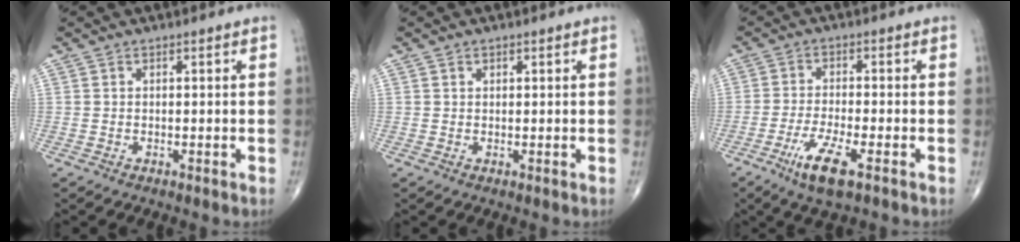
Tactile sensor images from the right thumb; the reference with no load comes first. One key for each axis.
{"total": 0.6, "fx": 0.4, "fy": 0.4, "fz": 0.2, "tx": 0.000, "ty": -0.001, "tz": 0.006}
{"total": 7.3, "fx": -3.8, "fy": 1.5, "fz": 6.1, "tx": -0.126, "ty": 0.004, "tz": -0.067}